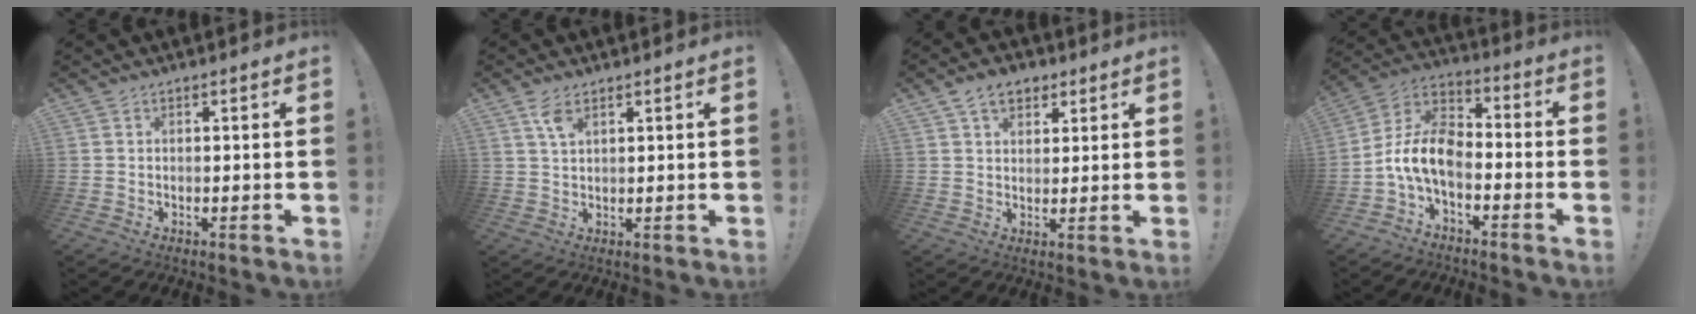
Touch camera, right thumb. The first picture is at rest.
{"total": 4.0, "force": [2.3, 1.7, 2.7], "torque": [-0.052, -0.007, 0.040]}
{"total": 7.4, "force": [4.1, 5.0, 3.5], "torque": [-0.055, -0.005, 0.077]}
{"total": 11.8, "force": [-4.7, 6.9, 8.4], "torque": [-0.173, 0.027, -0.078]}